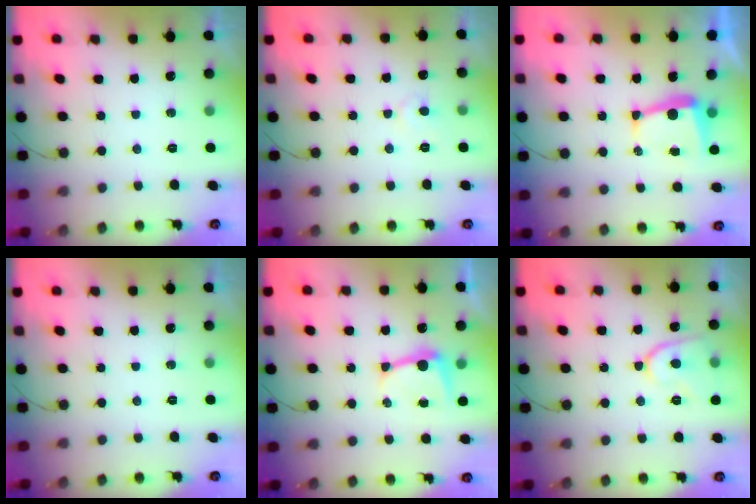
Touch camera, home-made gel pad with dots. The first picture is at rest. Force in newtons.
{"total": 5.1, "press": 5.1, "slide": 0.5}
{"total": 5.8, "press": 5.8, "slide": 0.4}
{"total": 0.0}
{"total": 6.4, "press": 6.4, "slide": 0.7}
{"total": 10.8, "press": 10.7, "slide": 1.4}